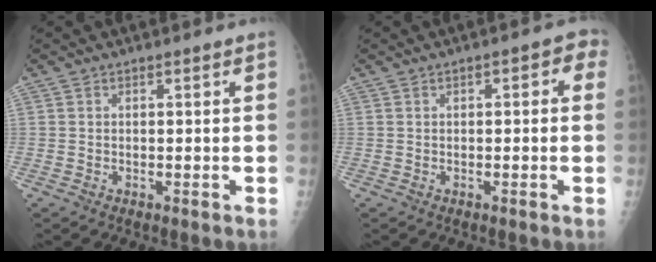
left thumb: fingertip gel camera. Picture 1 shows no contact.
{"total": 3.5, "force": [0.6, 1.7, 3.0], "torque": [-0.023, 0.012, -0.001]}